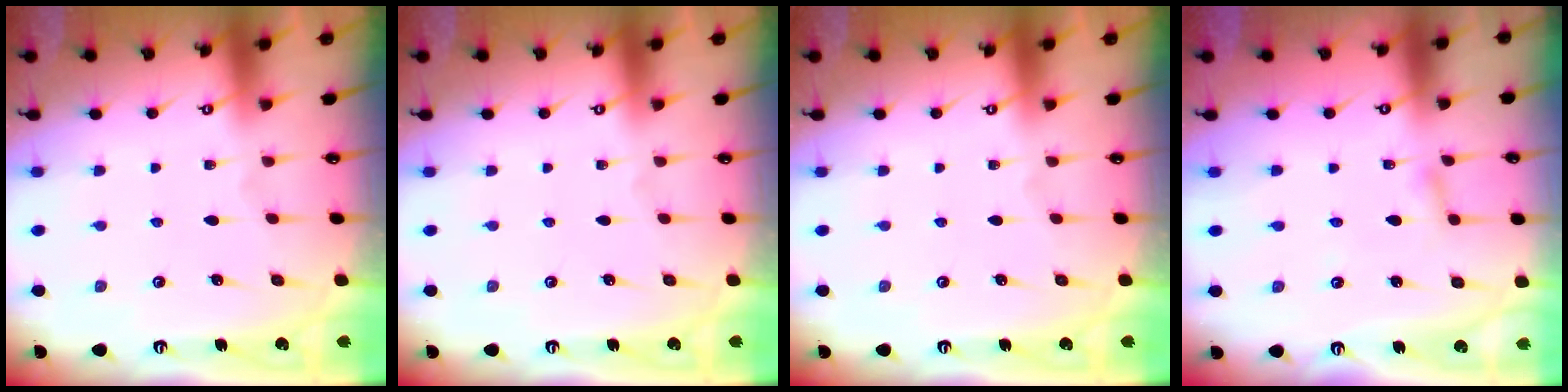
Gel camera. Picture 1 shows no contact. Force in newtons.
{"total": 0.0}
{"total": 0.0}
{"total": 2.9, "press": 2.9, "slide": 0.3}